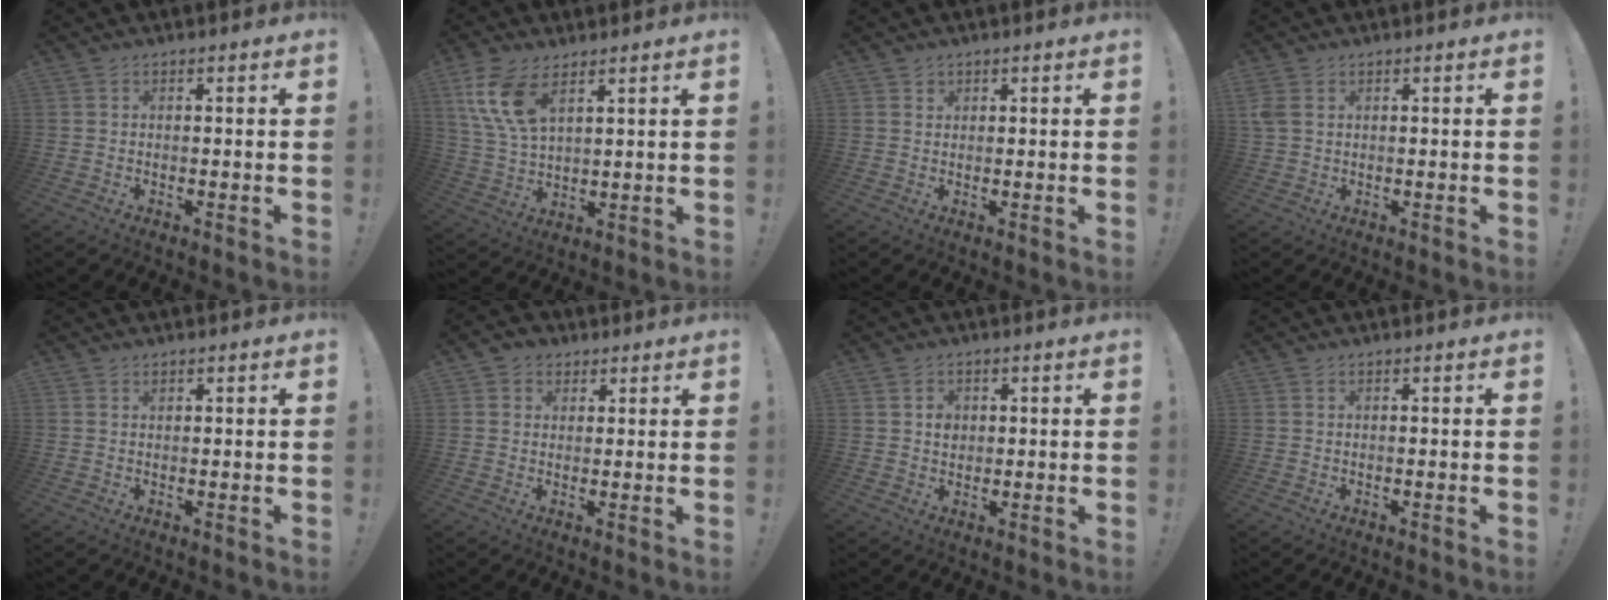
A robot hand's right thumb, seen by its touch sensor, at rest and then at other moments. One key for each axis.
{"total": 11.5, "fx": 6.3, "fy": 5.5, "fz": 8.0, "tx": -0.177, "ty": -0.020, "tz": 0.117}
{"total": 1.2, "fx": 0.9, "fy": 0.8, "fz": 0.1, "tx": 0.003, "ty": -0.006, "tz": 0.016}
{"total": 3.5, "fx": 1.4, "fy": 2.4, "fz": 2.2, "tx": -0.039, "ty": 0.001, "tz": 0.028}
{"total": 0.6, "fx": 0.5, "fy": 0.3, "fz": 0.0, "tx": 0.007, "ty": -0.003, "tz": 0.009}
{"total": 3.8, "fx": 1.4, "fy": 3.4, "fz": 0.9, "tx": -0.015, "ty": 0.001, "tz": 0.026}
{"total": 3.0, "fx": 0.7, "fy": 2.7, "fz": 1.2, "tx": -0.004, "ty": -0.005, "tz": 0.009}
{"total": 0.0}